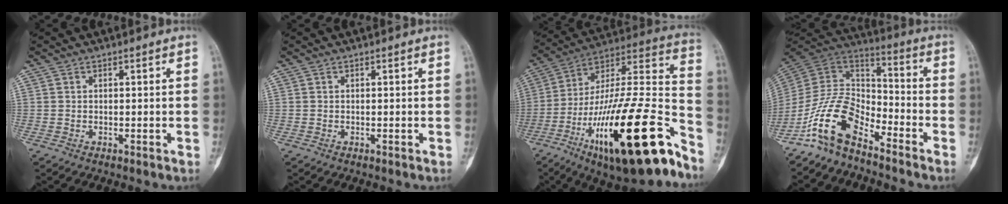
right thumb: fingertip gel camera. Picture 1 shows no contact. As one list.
[{"total": 0.0}, {"total": 32.7, "force": [-16.9, 9.2, 26.4], "torque": [-0.398, 0.076, -0.271]}, {"total": 12.9, "force": [-9.0, 6.0, 7.0], "torque": [-0.121, 0.089, -0.184]}]